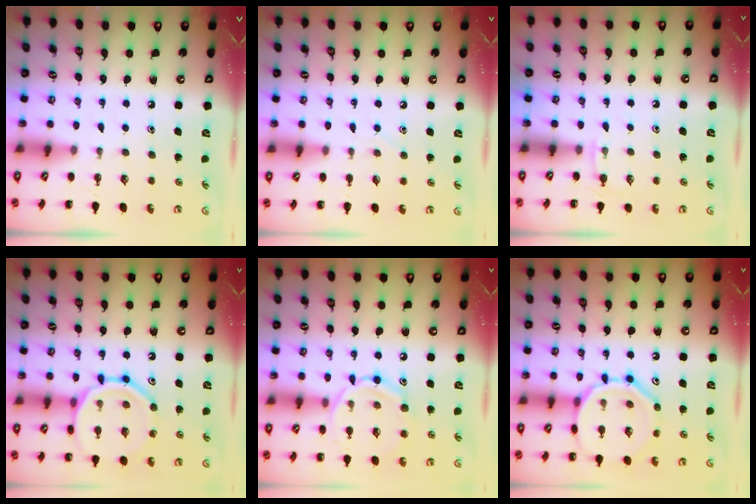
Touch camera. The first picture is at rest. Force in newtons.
{"total": 2.3, "press": 2.3, "slide": 0.6}
{"total": 3.9, "press": 3.7, "slide": 1.2}
{"total": 14.9, "press": 14.7, "slide": 1.9}
{"total": 12.0, "press": 12.0, "slide": 0.8}
{"total": 12.8, "press": 12.7, "slide": 1.2}